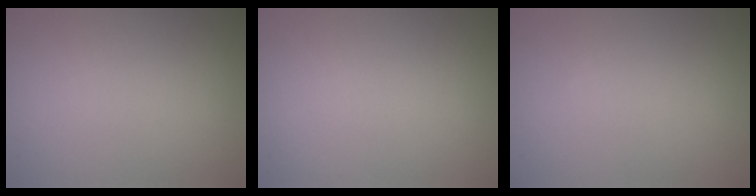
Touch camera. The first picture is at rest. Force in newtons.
{"total": 0.0}
{"total": 0.0}